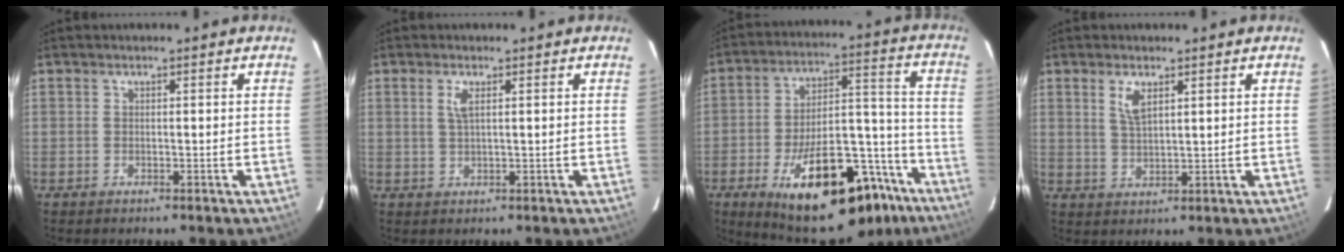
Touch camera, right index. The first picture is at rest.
{"total": 2.0, "force": [0.7, 0.4, 1.8], "torque": [-0.037, 0.002, 0.014]}
{"total": 26.9, "force": [-17.1, 10.9, 17.7], "torque": [-0.280, 0.024, -0.232]}
{"total": 3.7, "force": [1.9, 1.4, 2.9], "torque": [-0.055, -0.001, 0.038]}